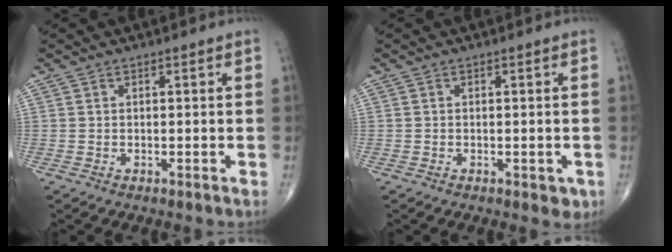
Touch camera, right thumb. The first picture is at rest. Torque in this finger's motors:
{"motor_torque": [0.17, 0.13, -0.09, 0.00, 0.10]}